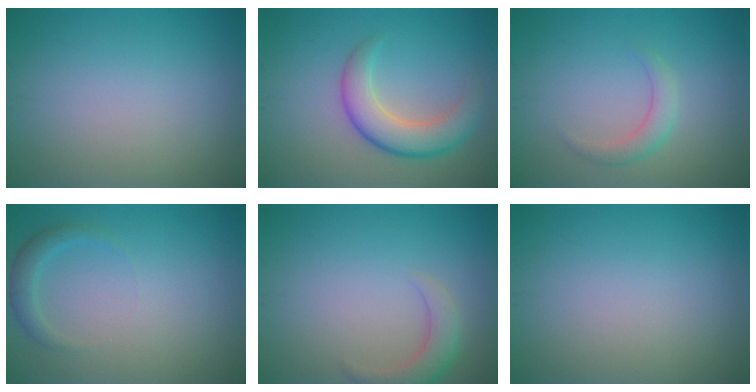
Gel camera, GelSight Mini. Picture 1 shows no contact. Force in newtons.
{"total": 4.9, "press": 4.9, "slide": 0.2}
{"total": 1.8, "press": 1.8, "slide": 0.0}
{"total": 1.7, "press": 1.7, "slide": 0.1}
{"total": 2.7, "press": 2.7, "slide": 0.3}
{"total": 0.0}